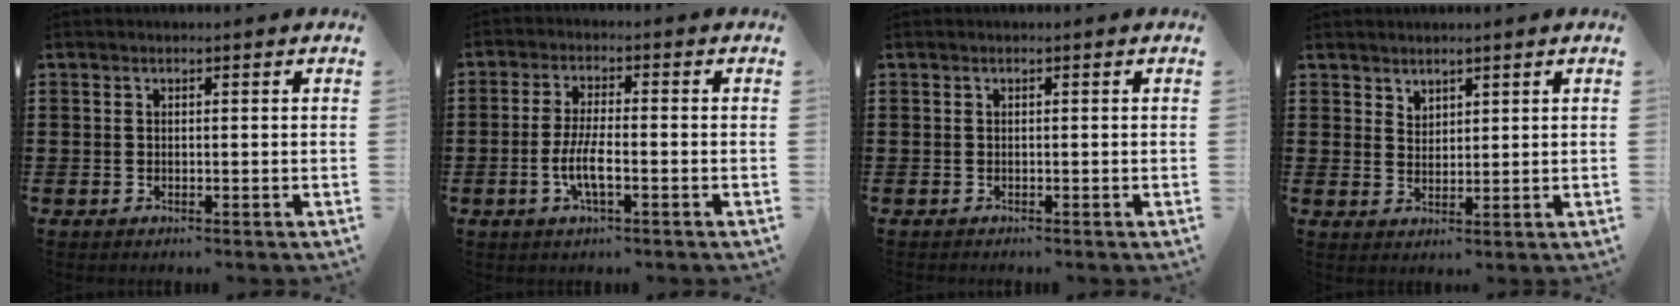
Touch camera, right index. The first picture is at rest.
{"total": 5.1, "force": [-1.8, 1.1, 4.6], "torque": [-0.105, -0.007, -0.040]}
{"total": 0.0}
{"total": 1.8, "force": [1.6, 0.8, 0.0], "torque": [-0.003, 0.003, 0.032]}